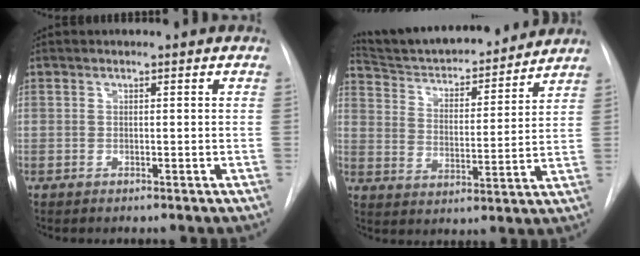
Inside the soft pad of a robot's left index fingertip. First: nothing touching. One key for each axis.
{"total": 18.5, "fx": 17.2, "fy": 3.1, "fz": 6.1, "tx": -0.091, "ty": -0.004, "tz": 0.260}